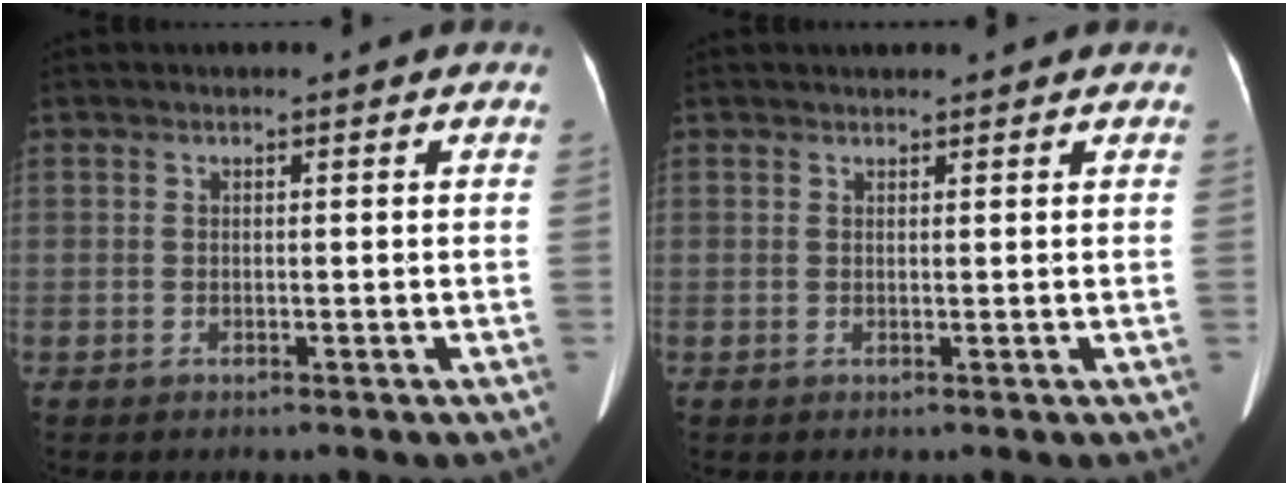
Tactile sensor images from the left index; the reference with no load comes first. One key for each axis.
{"total": 2.4, "fx": 2.1, "fy": 0.7, "fz": 0.8, "tx": -0.007, "ty": 0.022, "tz": 0.025}